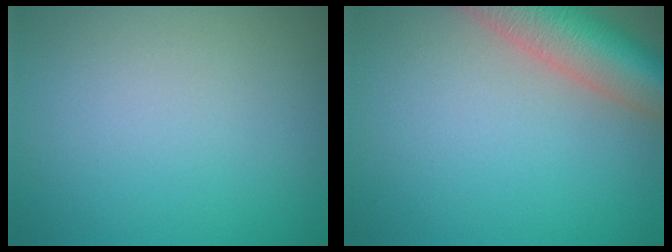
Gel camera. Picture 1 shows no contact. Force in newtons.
{"total": 8.6, "press": 8.5, "slide": 0.6}